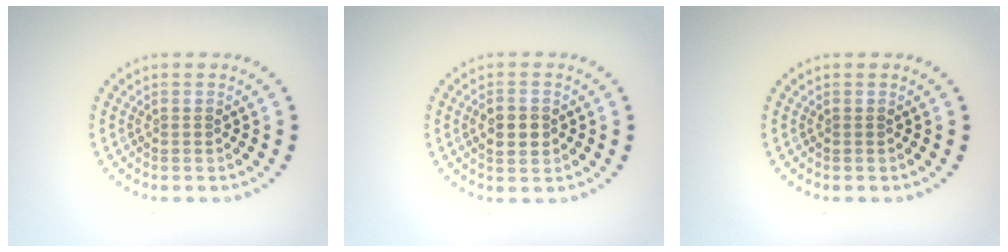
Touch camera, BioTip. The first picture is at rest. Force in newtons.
{"total": 2.6, "press": 2.6, "slide": 0.1}
{"total": 0.0}